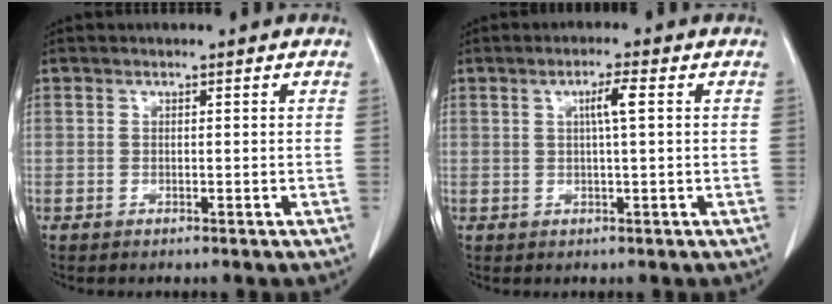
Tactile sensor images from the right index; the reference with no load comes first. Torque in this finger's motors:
{"motor_torque": [0.13, 0.12, 0.03, 0.04]}